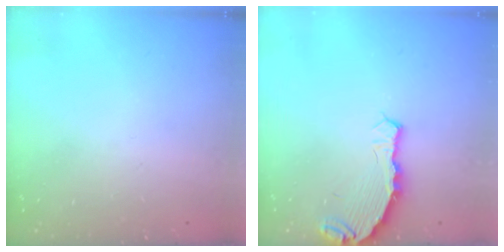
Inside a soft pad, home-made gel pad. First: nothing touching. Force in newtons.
{"total": 4.9, "press": 4.8, "slide": 1.1}